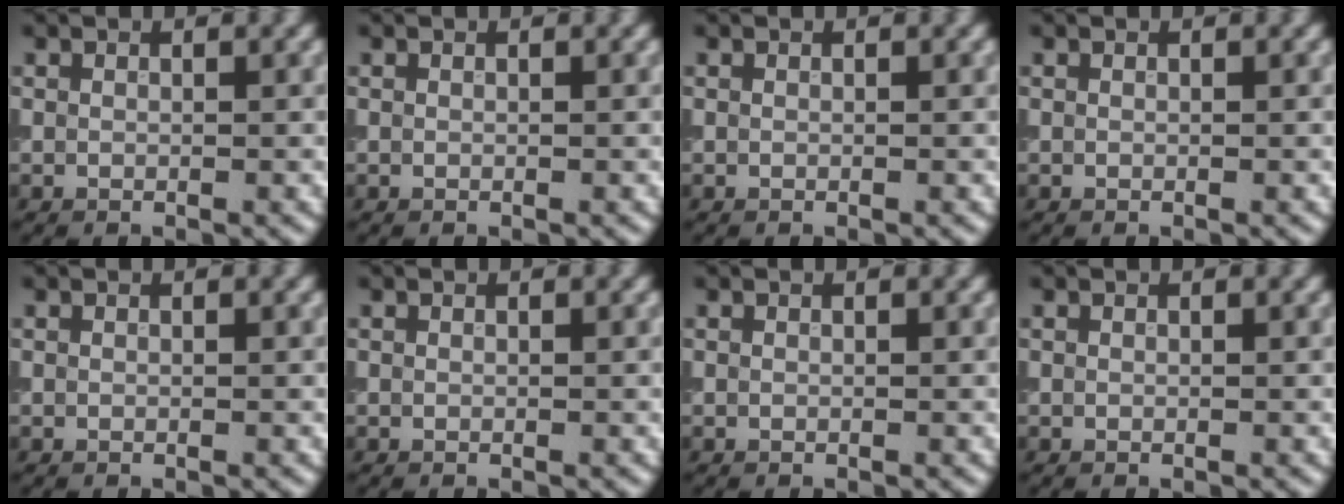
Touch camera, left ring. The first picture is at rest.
{"total": 0.0}
{"total": 0.0}
{"total": 0.0}
{"total": 0.0}
{"total": 0.0}
{"total": 0.0}
{"total": 0.0}